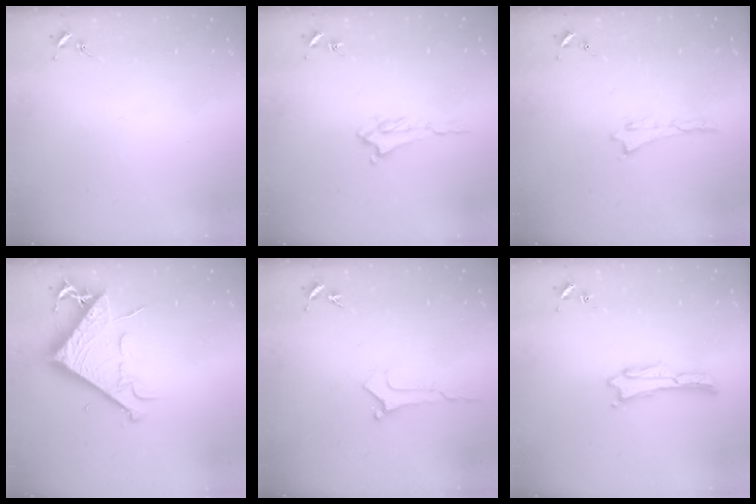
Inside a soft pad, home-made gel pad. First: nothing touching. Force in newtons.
{"total": 1.2, "press": 1.1, "slide": 0.5}
{"total": 0.0}
{"total": 8.9, "press": 8.8, "slide": 1.1}
{"total": 0.0}
{"total": 0.7, "press": 0.7, "slide": 0.1}